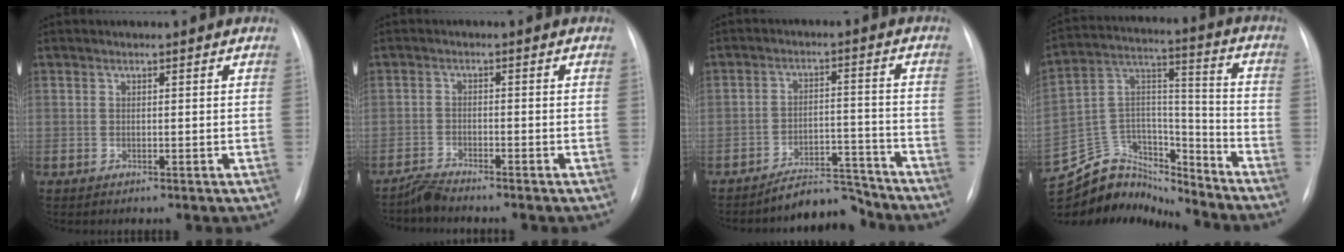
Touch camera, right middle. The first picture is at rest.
{"total": 2.6, "force": [-2.5, -0.4, 0.2], "torque": [-0.010, -0.015, -0.053]}
{"total": 6.5, "force": [-6.4, 1.2, 0.4], "torque": [0.001, 0.027, -0.098]}
{"total": 17.7, "force": [-16.7, 5.6, 2.1], "torque": [-0.048, 0.074, -0.280]}